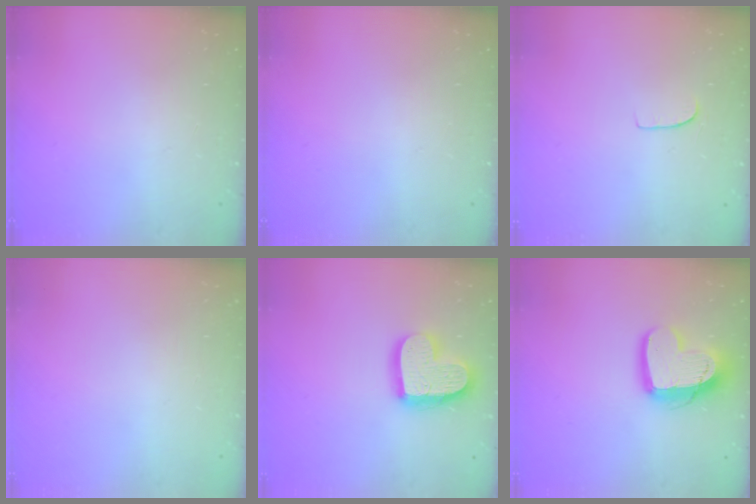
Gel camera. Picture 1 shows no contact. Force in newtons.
{"total": 0.0}
{"total": 5.8, "press": 5.8, "slide": 0.3}
{"total": 0.0}
{"total": 16.4, "press": 16.4, "slide": 1.0}
{"total": 15.5, "press": 15.4, "slide": 1.4}